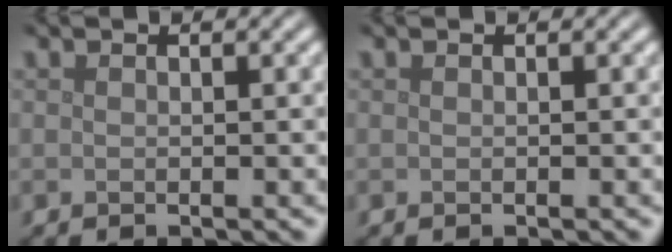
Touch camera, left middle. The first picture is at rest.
{"total": 0.0}